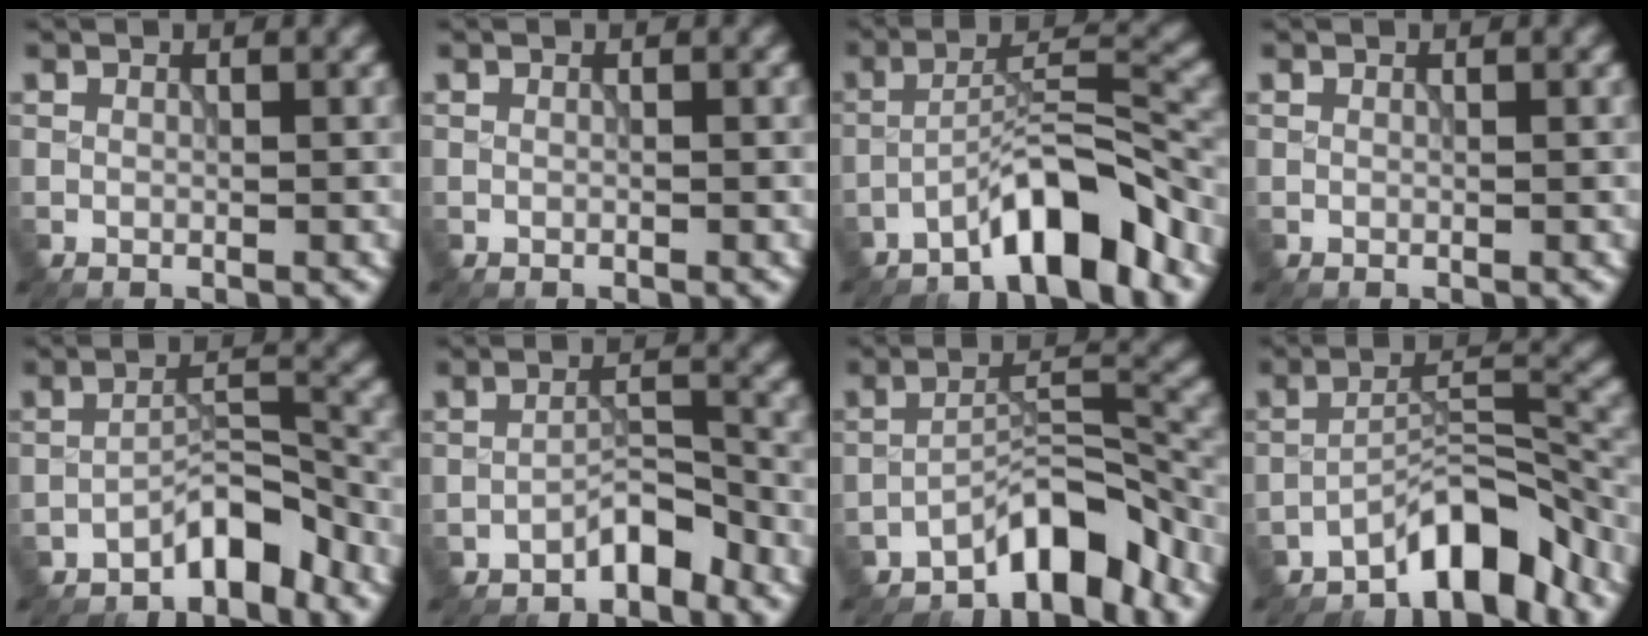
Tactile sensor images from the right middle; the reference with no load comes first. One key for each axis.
{"total": 0.0}
{"total": 6.8, "fx": -4.9, "fy": 1.1, "fz": 4.5, "tx": -0.068, "ty": 0.020, "tz": -0.087}
{"total": 0.0}
{"total": 3.8, "fx": -3.1, "fy": 1.0, "fz": 2.1, "tx": -0.026, "ty": 0.022, "tz": -0.056}
{"total": 2.7, "fx": -2.2, "fy": 0.7, "fz": 1.4, "tx": -0.017, "ty": 0.018, "tz": -0.039}
{"total": 5.6, "fx": -4.6, "fy": 1.4, "fz": 3.0, "tx": -0.035, "ty": 0.018, "tz": -0.082}
{"total": 6.0, "fx": -4.8, "fy": 1.4, "fz": 3.2, "tx": -0.037, "ty": 0.017, "tz": -0.086}